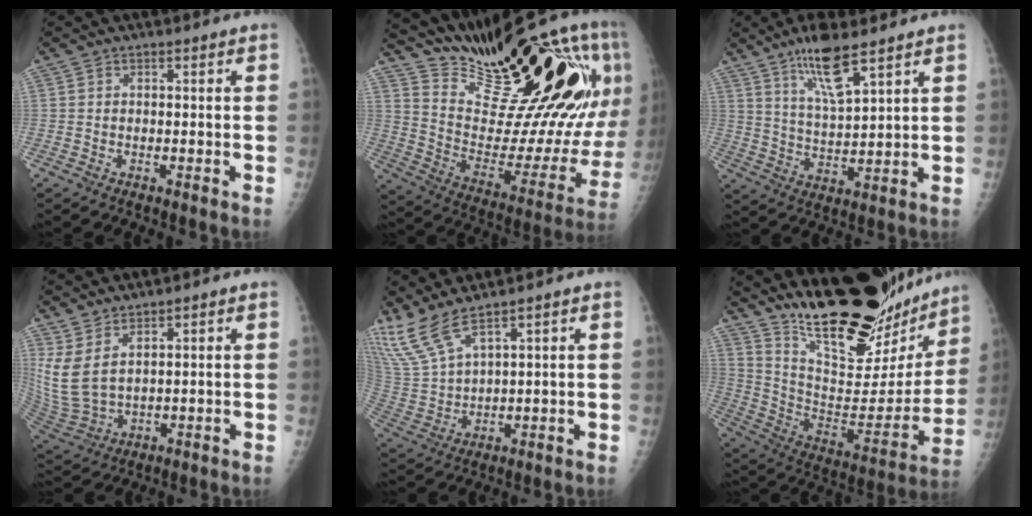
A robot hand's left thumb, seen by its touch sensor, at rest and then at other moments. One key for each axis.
{"total": 31.3, "fx": 18.3, "fy": 8.0, "fz": 24.0, "tx": -0.320, "ty": -0.073, "tz": 0.303}
{"total": 10.2, "fx": 6.7, "fy": 2.1, "fz": 7.3, "tx": -0.133, "ty": -0.038, "tz": 0.130}
{"total": 9.4, "fx": 4.1, "fy": 5.1, "fz": 6.7, "tx": -0.151, "ty": -0.024, "tz": 0.104}
{"total": 8.7, "fx": 7.2, "fy": 1.4, "fz": 4.7, "tx": -0.117, "ty": -0.030, "tz": 0.172}
{"total": 29.2, "fx": 23.7, "fy": 8.8, "fz": 14.6, "tx": -0.195, "ty": -0.123, "tz": 0.362}